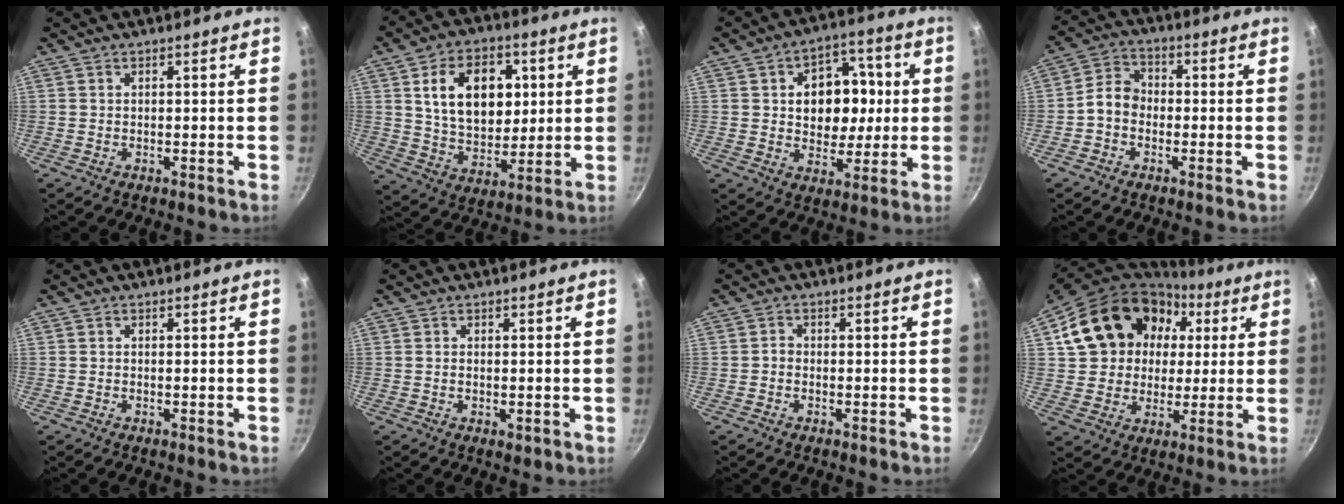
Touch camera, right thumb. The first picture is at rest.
{"total": 16.7, "force": [4.3, 11.5, 11.3], "torque": [-0.144, -0.010, 0.075]}
{"total": 14.1, "force": [1.4, 10.6, 9.1], "torque": [-0.086, 0.013, 0.022]}
{"total": 5.7, "force": [-1.3, 4.6, 3.2], "torque": [-0.036, 0.025, -0.040]}
{"total": 0.0}
{"total": 1.2, "force": [0.0, 0.6, 1.1], "torque": [-0.017, -0.003, -0.002]}
{"total": 1.1, "force": [-0.4, 0.8, 0.5], "torque": [-0.006, 0.005, -0.010]}
{"total": 21.3, "force": [6.1, 17.2, 10.8], "torque": [-0.175, 0.034, 0.109]}